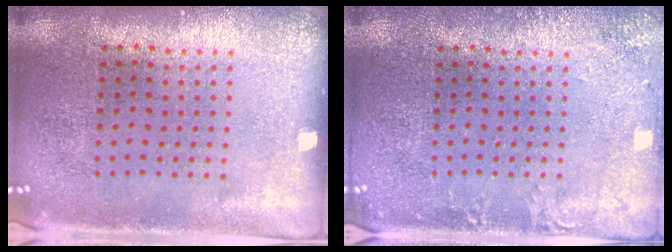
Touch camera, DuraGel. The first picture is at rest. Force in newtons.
{"total": 1.9, "press": 1.9, "slide": 0.2}